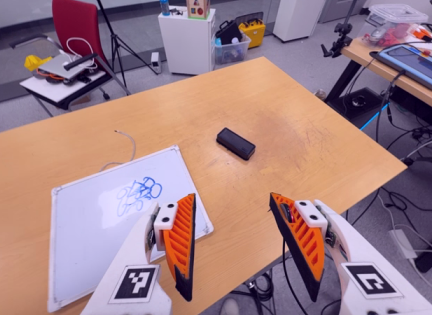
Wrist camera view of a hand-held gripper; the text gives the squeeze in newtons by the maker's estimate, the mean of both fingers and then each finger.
{"total": 0.0}